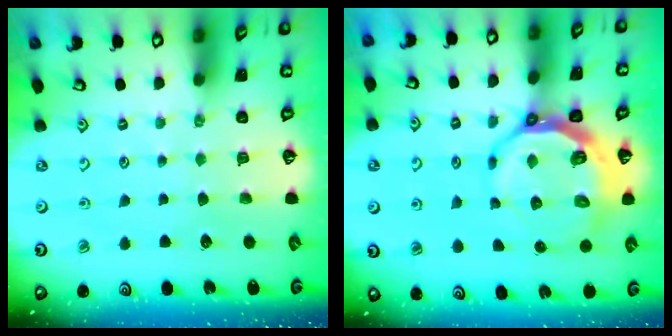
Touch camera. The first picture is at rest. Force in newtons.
{"total": 10.2, "press": 9.3, "slide": 4.2}